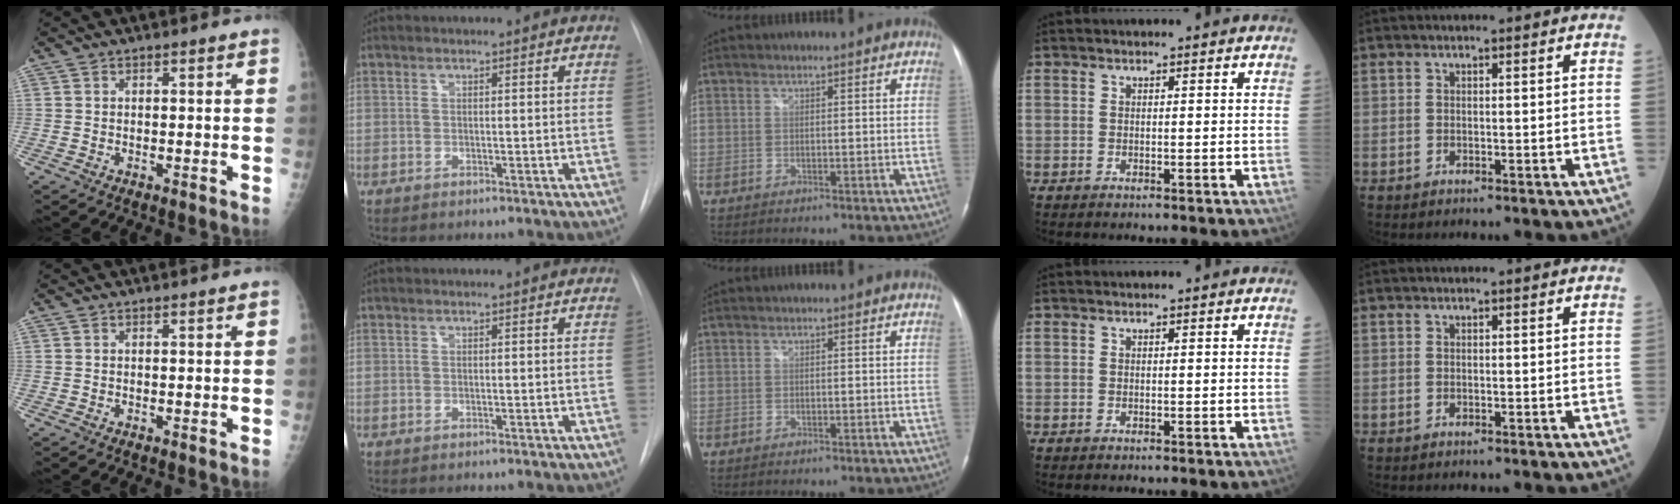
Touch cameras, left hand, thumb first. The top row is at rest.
{}